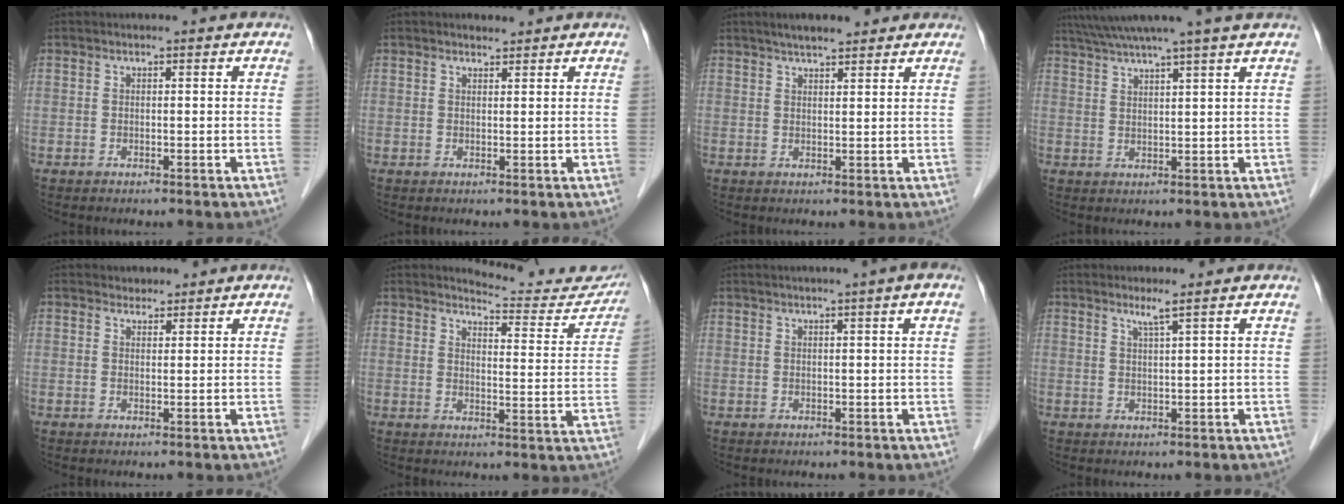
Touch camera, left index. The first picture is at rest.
{"total": 1.1, "force": [1.1, 0.2, 0.2], "torque": [-0.011, -0.001, 0.019]}
{"total": 5.8, "force": [4.8, 1.0, 3.0], "torque": [-0.044, 0.024, 0.076]}
{"total": 9.6, "force": [8.1, -1.9, 4.9], "torque": [-0.081, 0.019, 0.117]}
{"total": 1.5, "force": [1.4, 0.6, -0.1], "torque": [0.000, 0.002, 0.021]}
{"total": 12.6, "force": [12.4, 2.1, 1.4], "torque": [0.002, -0.049, 0.136]}
{"total": 4.1, "force": [2.6, -0.7, 3.1], "torque": [-0.043, 0.018, 0.038]}
{"total": 2.0, "force": [1.4, -0.8, 1.1], "torque": [-0.034, -0.011, 0.032]}